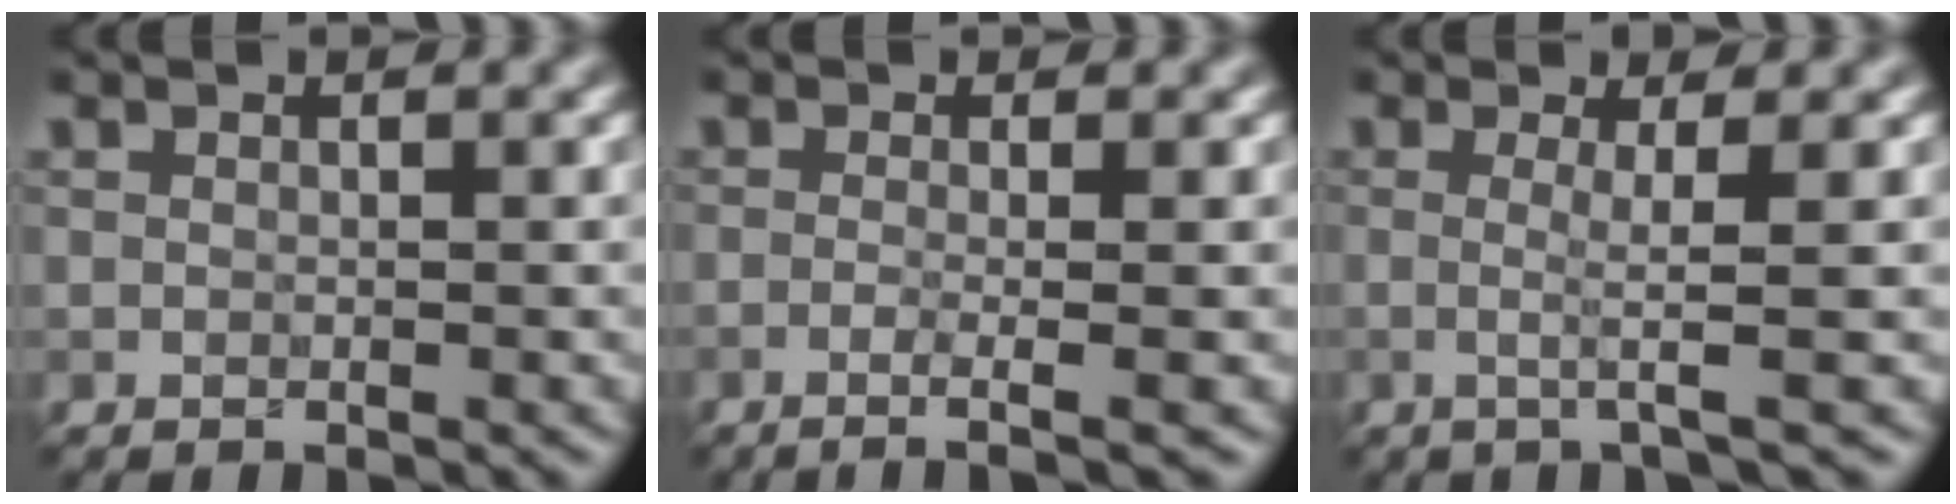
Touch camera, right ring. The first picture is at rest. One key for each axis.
{"total": 3.3, "fx": -0.9, "fy": 1.3, "fz": 2.9, "tx": -0.029, "ty": -0.002, "tz": -0.026}
{"total": 2.4, "fx": 0.1, "fy": 0.3, "fz": 2.4, "tx": -0.045, "ty": -0.005, "tz": -0.010}